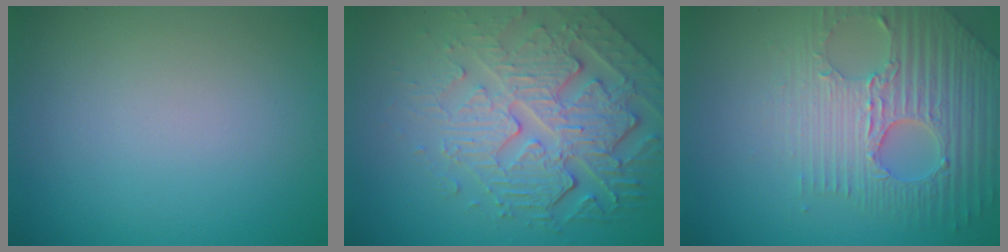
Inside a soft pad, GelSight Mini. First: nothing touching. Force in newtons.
{"total": 7.2, "press": 5.3, "slide": 4.9}
{"total": 6.4, "press": 5.1, "slide": 3.9}